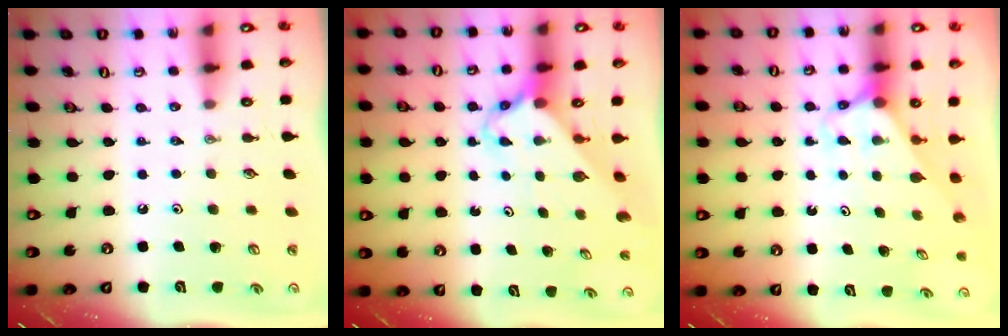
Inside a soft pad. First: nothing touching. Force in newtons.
{"total": 2.6, "press": 2.6, "slide": 0.2}
{"total": 2.7, "press": 2.7, "slide": 0.2}